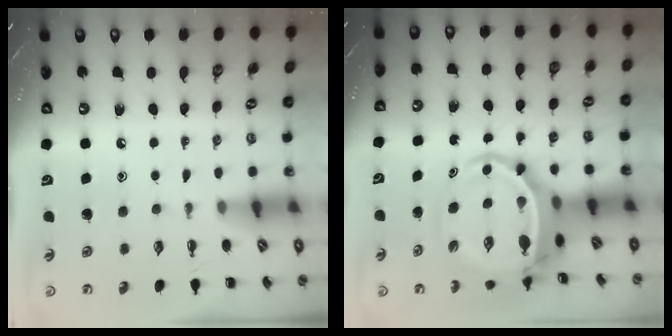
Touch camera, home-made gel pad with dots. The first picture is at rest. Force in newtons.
{"total": 6.8, "press": 6.6, "slide": 1.6}